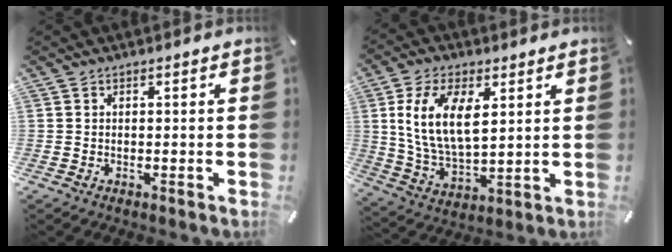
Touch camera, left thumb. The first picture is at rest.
{"total": 12.5, "force": [4.3, 6.9, 9.5], "torque": [-0.216, -0.005, 0.076]}